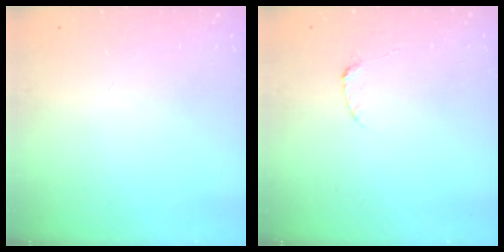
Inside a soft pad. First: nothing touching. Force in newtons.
{"total": 2.2, "press": 2.2, "slide": 0.3}